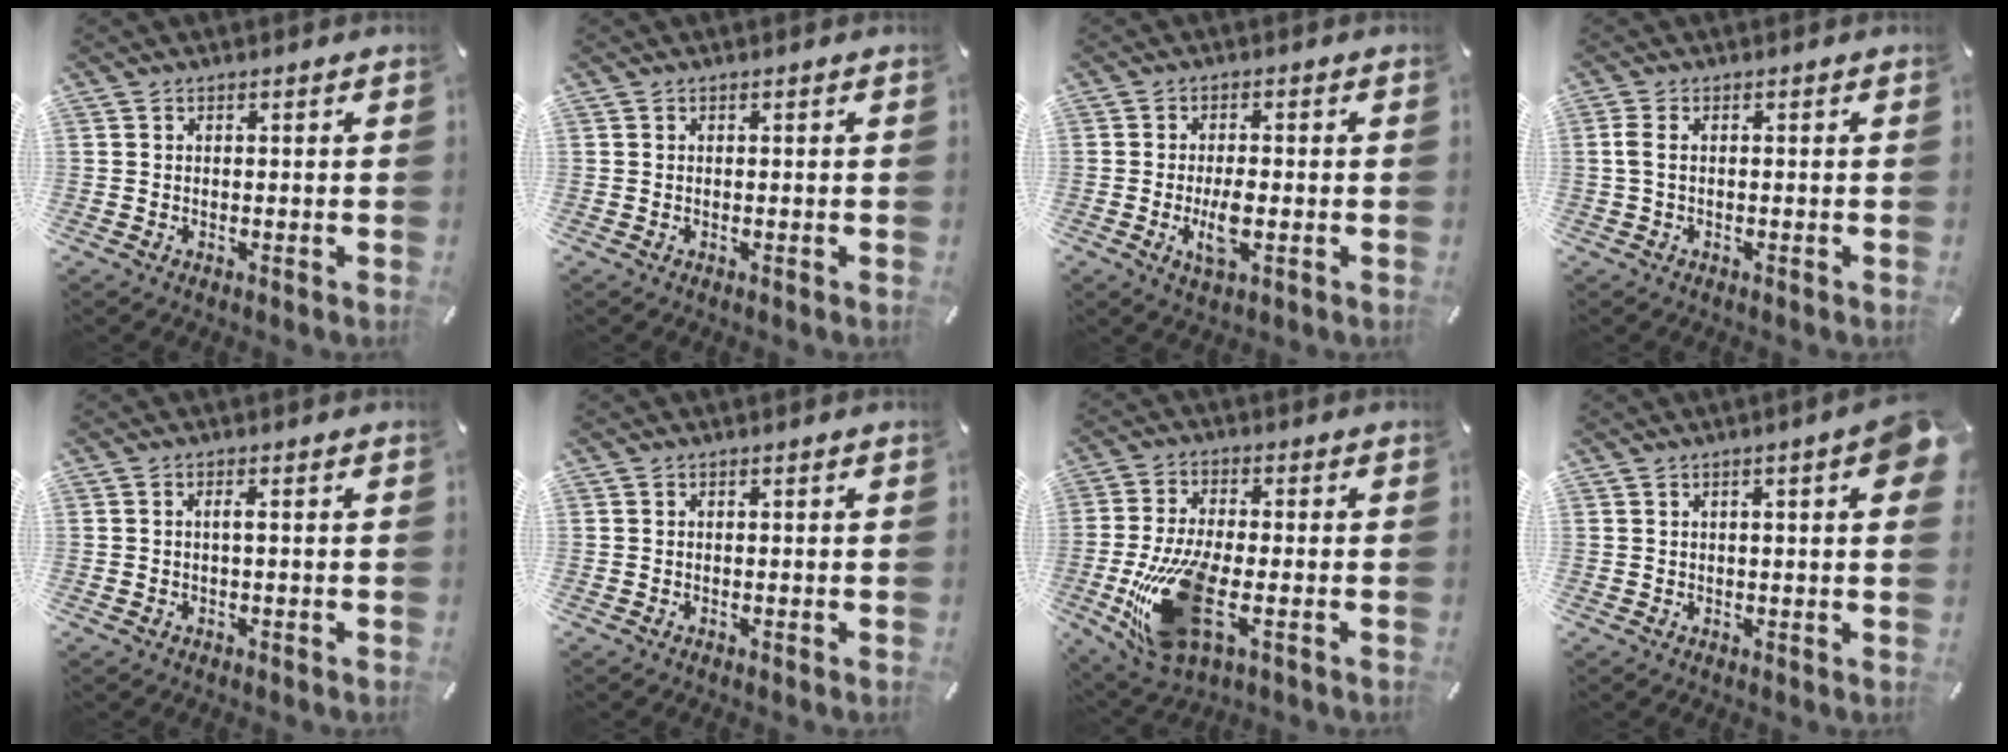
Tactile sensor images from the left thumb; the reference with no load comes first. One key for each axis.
{"total": 0.0}
{"total": 6.0, "fx": -1.2, "fy": 2.1, "fz": 5.5, "tx": -0.119, "ty": -0.007, "tz": -0.024}
{"total": 2.2, "fx": -0.2, "fy": 0.5, "fz": 2.2, "tx": -0.047, "ty": -0.004, "tz": -0.006}
{"total": 1.4, "fx": -0.1, "fy": 0.1, "fz": 1.4, "tx": -0.025, "ty": -0.002, "tz": -0.002}
{"total": 0.0}
{"total": 16.7, "fx": -4.2, "fy": 7.5, "fz": 14.3, "tx": -0.302, "ty": -0.017, "tz": -0.060}
{"total": 6.0, "fx": 2.2, "fy": 1.1, "fz": 5.4, "tx": -0.080, "ty": -0.001, "tz": 0.033}